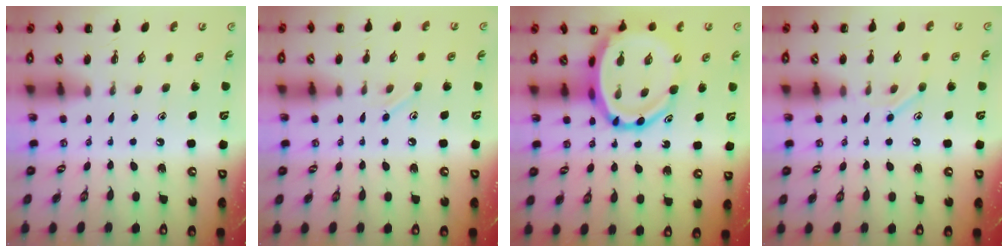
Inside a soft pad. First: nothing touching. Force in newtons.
{"total": 6.7, "press": 6.5, "slide": 1.8}
{"total": 15.6, "press": 15.0, "slide": 4.3}
{"total": 7.5, "press": 7.4, "slide": 1.4}